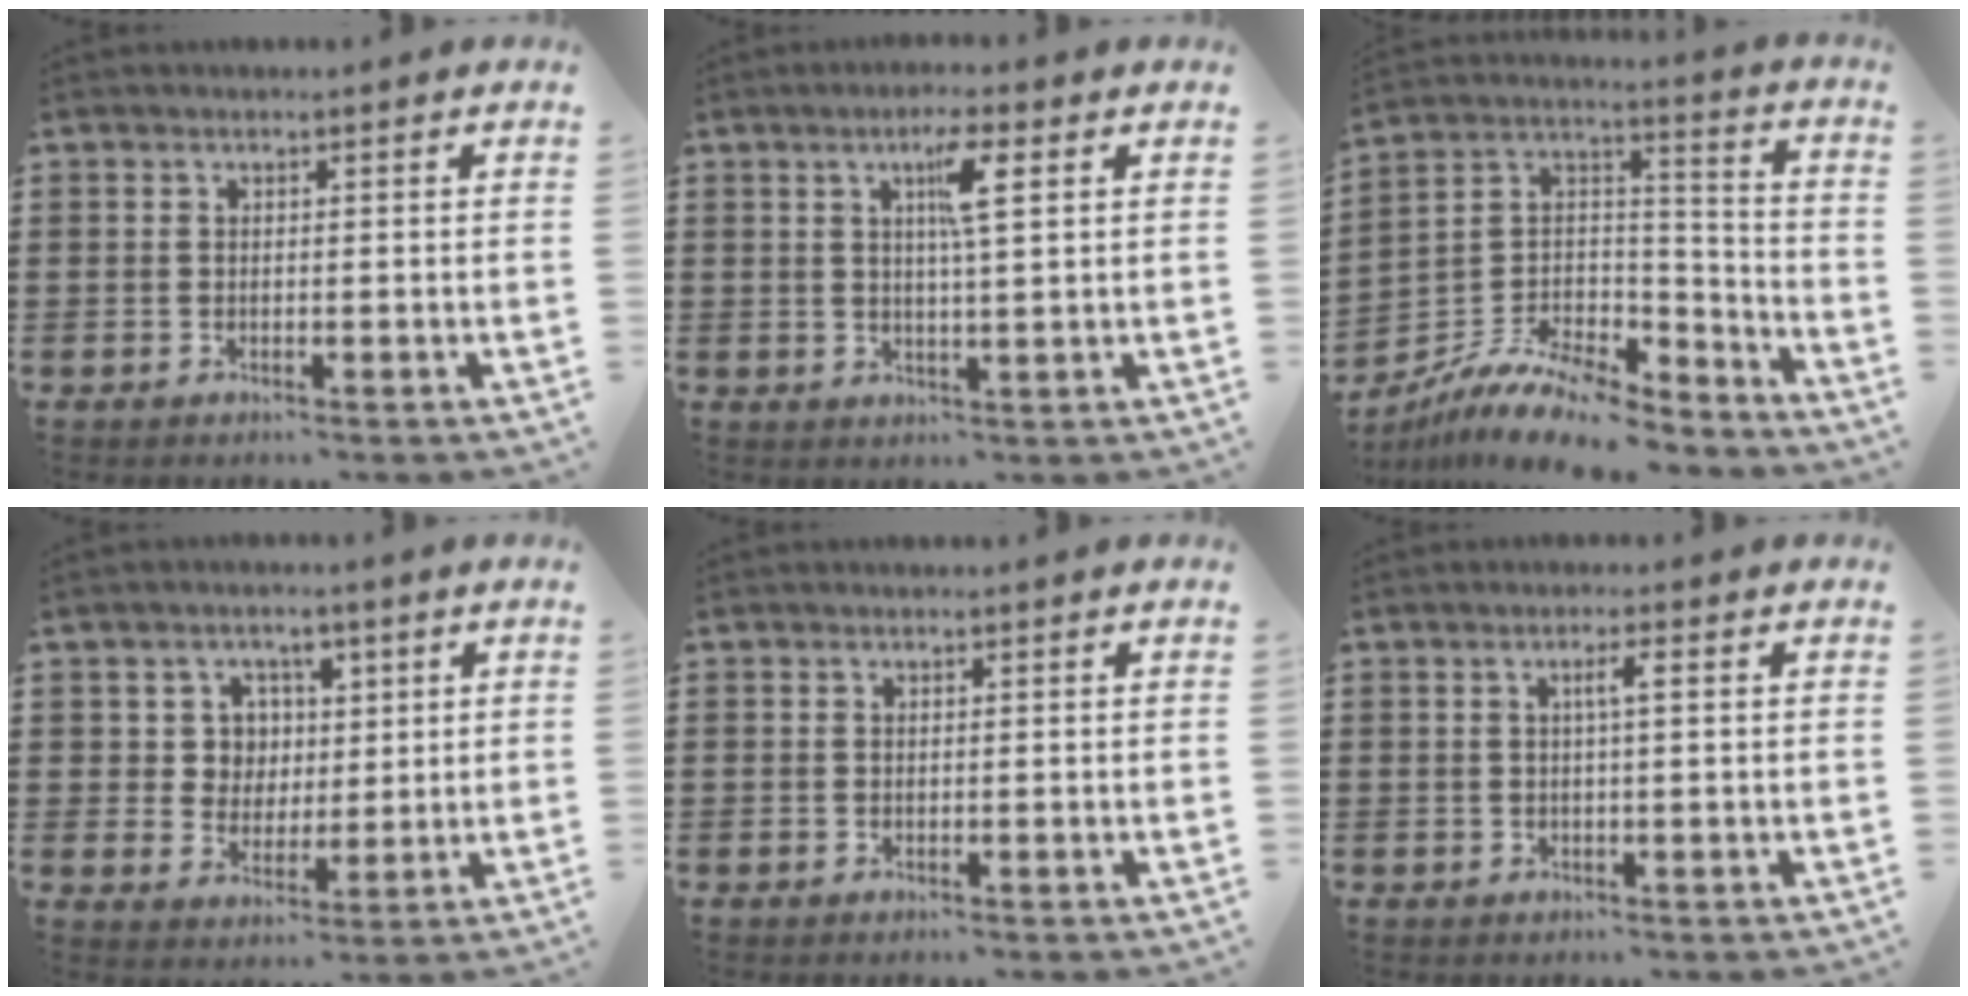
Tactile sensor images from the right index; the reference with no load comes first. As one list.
[{"total": 5.1, "force": [2.0, 0.4, 4.6], "torque": [-0.081, -0.002, 0.024]}, {"total": 10.6, "force": [-8.7, 3.5, 4.9], "torque": [-0.105, 0.018, -0.171]}, {"total": 5.1, "force": [1.6, 4.7, 1.2], "torque": [-0.048, 0.018, 0.028]}, {"total": 0.0}, {"total": 2.0, "force": [0.4, 0.1, 2.0], "torque": [-0.039, 0.003, 0.003]}]